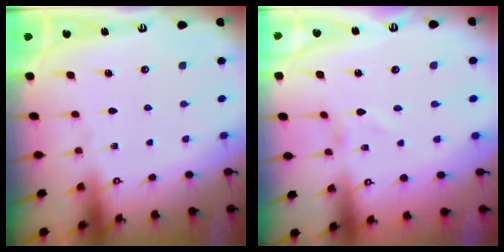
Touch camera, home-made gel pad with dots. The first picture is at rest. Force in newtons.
{"total": 1.3, "press": 1.3, "slide": 0.1}